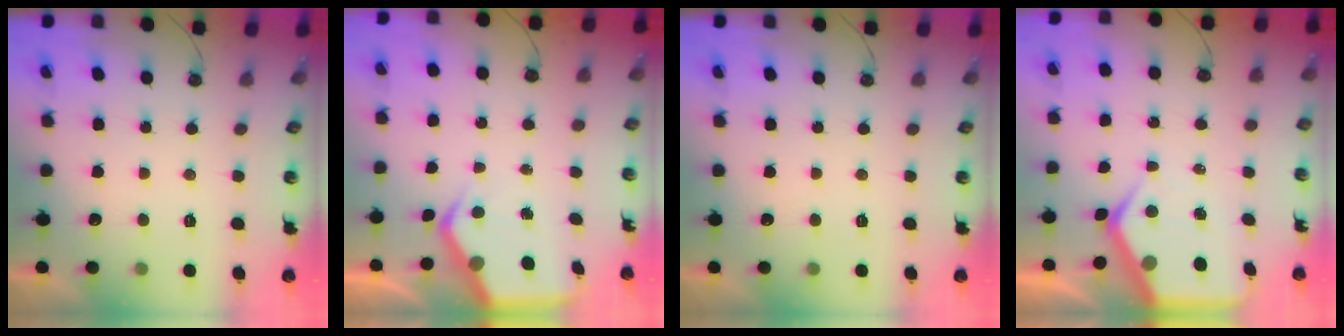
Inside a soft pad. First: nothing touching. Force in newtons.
{"total": 4.9, "press": 4.9, "slide": 0.2}
{"total": 0.0}
{"total": 7.6, "press": 7.6, "slide": 0.9}